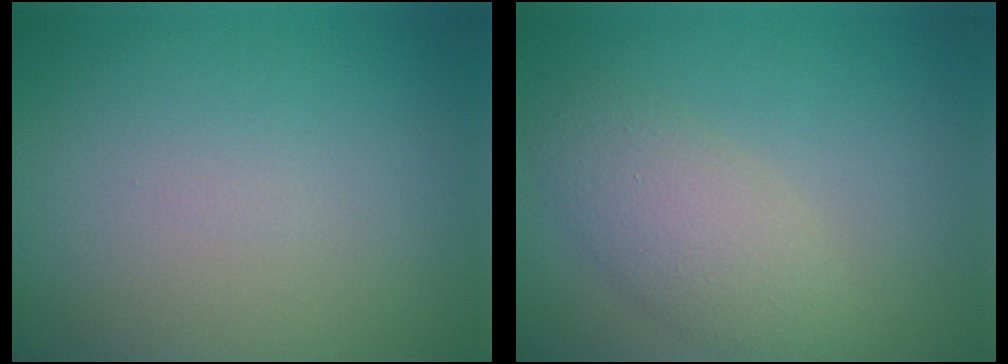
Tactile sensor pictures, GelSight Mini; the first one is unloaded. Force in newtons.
{"total": 3.8, "press": 3.8, "slide": 0.3}